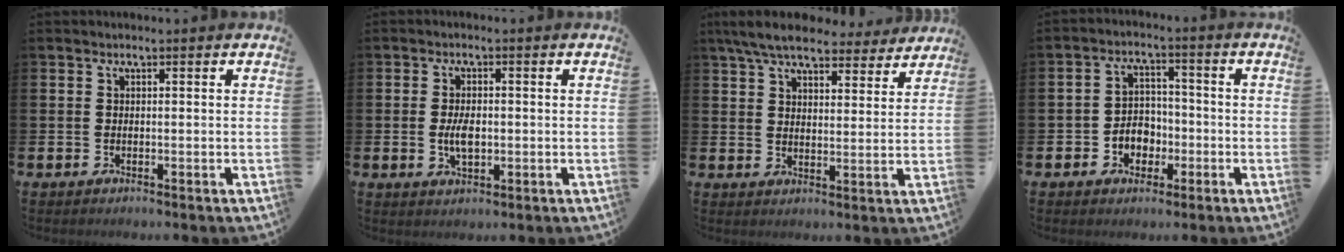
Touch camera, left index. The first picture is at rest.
{"total": 3.6, "force": [-0.2, 1.8, 3.1], "torque": [-0.048, -0.001, -0.007]}
{"total": 7.6, "force": [7.0, 1.9, 2.5], "torque": [-0.060, -0.034, 0.125]}
{"total": 3.9, "force": [-1.5, 3.4, 1.2], "torque": [-0.030, 0.004, -0.035]}